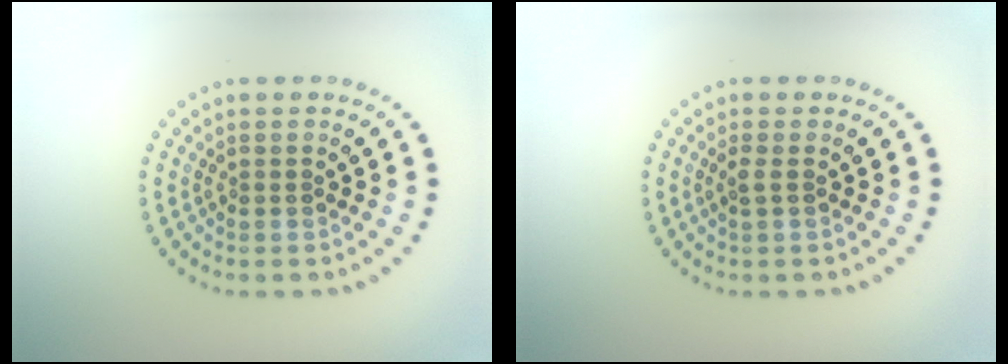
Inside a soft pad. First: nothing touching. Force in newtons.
{"total": 0.8, "press": 0.6, "slide": 0.5}